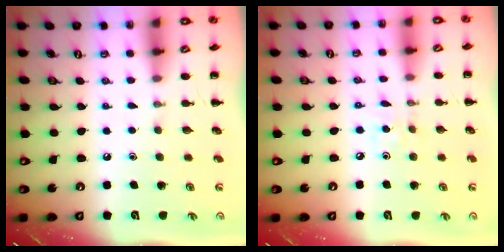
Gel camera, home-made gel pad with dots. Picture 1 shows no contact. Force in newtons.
{"total": 2.2, "press": 2.1, "slide": 0.6}